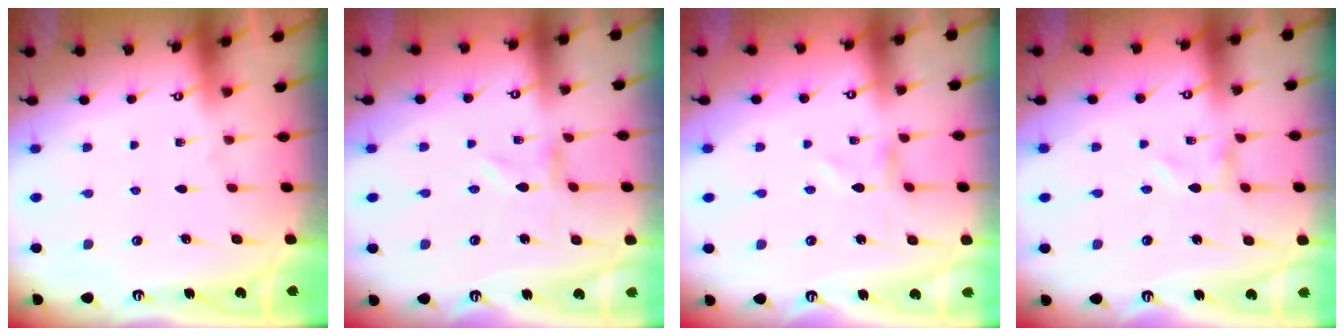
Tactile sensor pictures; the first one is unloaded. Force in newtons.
{"total": 0.0}
{"total": 0.7, "press": 0.6, "slide": 0.3}
{"total": 0.0}